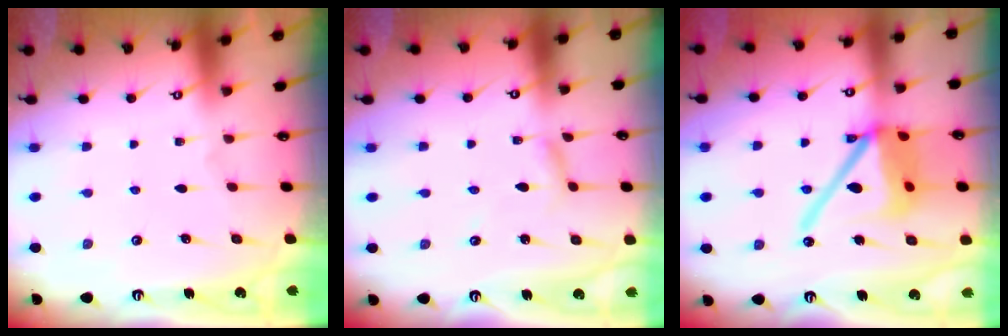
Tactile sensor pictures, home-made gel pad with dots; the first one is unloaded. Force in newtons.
{"total": 2.3, "press": 2.3, "slide": 0.1}
{"total": 17.1, "press": 16.9, "slide": 2.6}